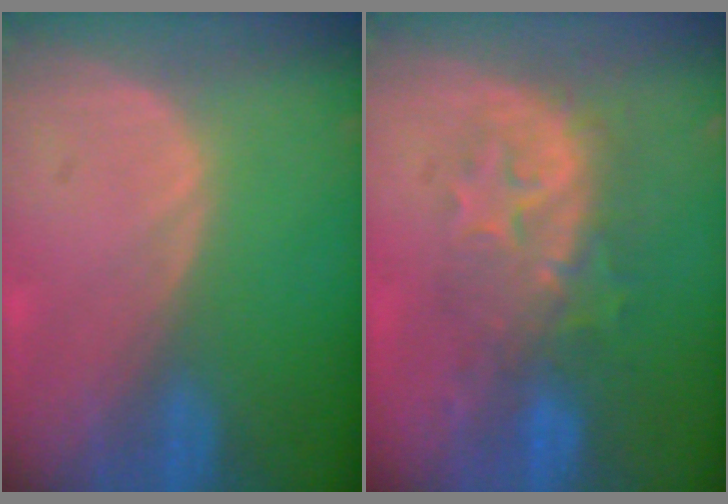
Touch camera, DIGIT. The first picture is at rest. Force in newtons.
{"total": 8.1, "press": 7.9, "slide": 1.7}